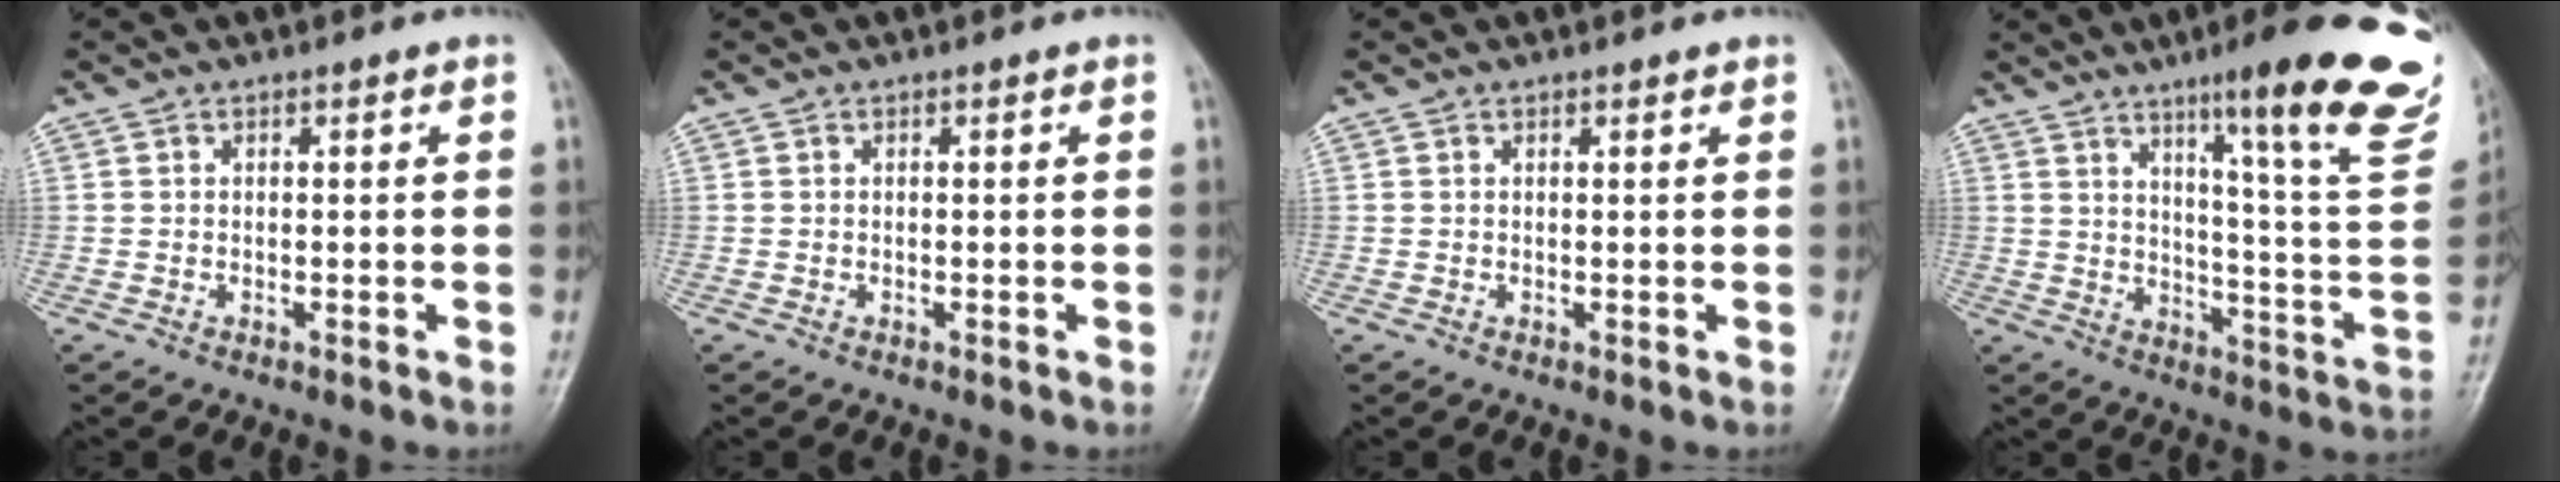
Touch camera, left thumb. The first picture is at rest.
{"total": 0.0}
{"total": 0.6, "force": [0.5, 0.2, 0.2], "torque": [-0.005, -0.003, 0.007]}
{"total": 24.4, "force": [15.3, 3.3, 18.7], "torque": [-0.225, -0.073, 0.207]}